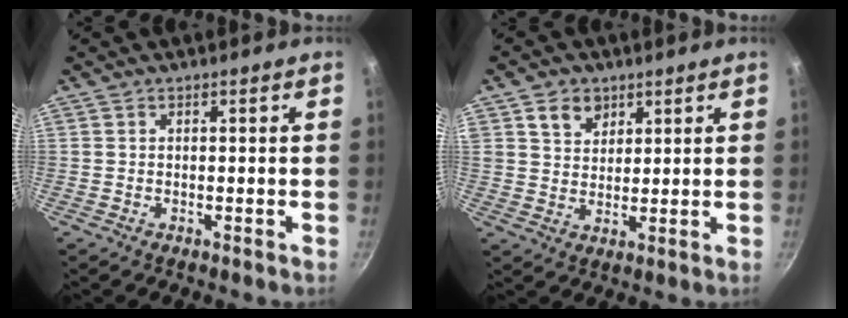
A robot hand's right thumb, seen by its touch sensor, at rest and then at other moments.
{"total": 5.7, "force": [3.0, 4.3, 2.3], "torque": [-0.016, -0.009, 0.056]}